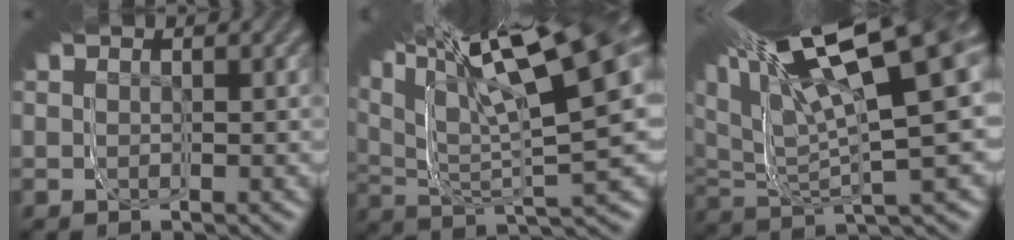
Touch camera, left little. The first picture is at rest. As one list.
[{"total": 12.0, "force": [5.9, 2.5, 10.1], "torque": [-0.131, 0.072, 0.065]}, {"total": 14.2, "force": [3.9, 5.1, 12.6], "torque": [-0.178, 0.065, 0.038]}]